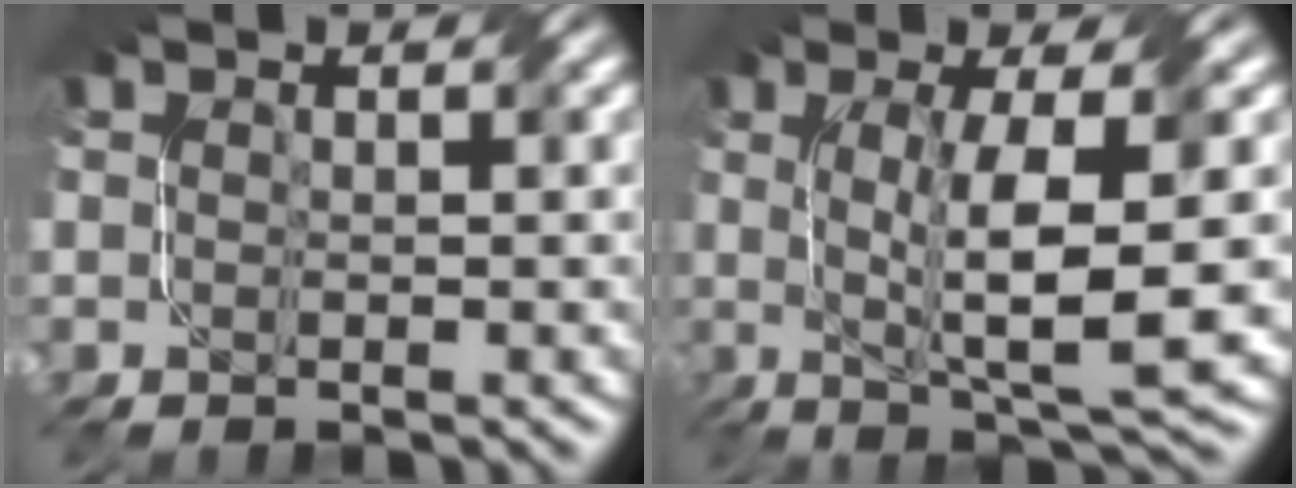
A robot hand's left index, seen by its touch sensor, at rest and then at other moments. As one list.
[{"total": 8.4, "force": [0.0, 1.5, 8.3], "torque": [-0.135, 0.001, 0.007]}]